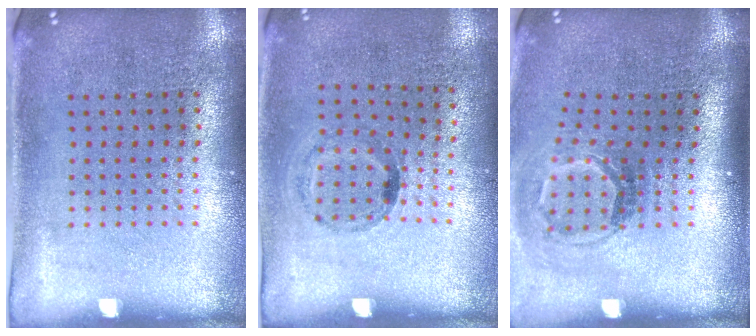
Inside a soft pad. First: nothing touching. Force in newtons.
{"total": 1.1, "press": 0.6, "slide": 0.9}
{"total": 1.7, "press": 1.2, "slide": 1.3}